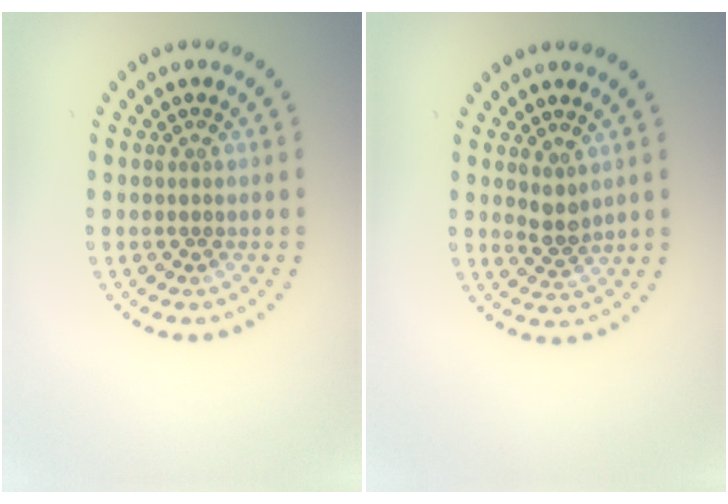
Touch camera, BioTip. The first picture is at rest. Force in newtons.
{"total": 1.8, "press": 1.5, "slide": 0.9}